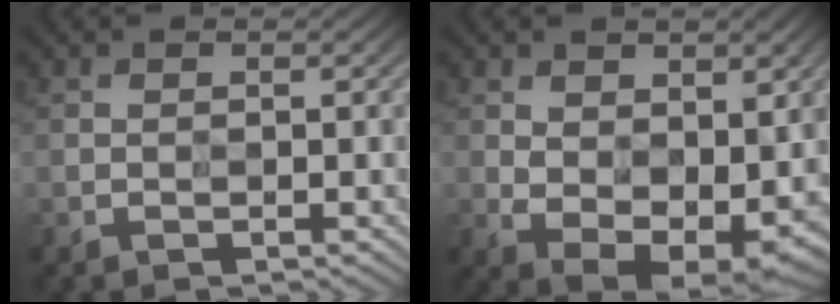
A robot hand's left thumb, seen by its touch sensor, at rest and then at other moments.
{"total": 8.5, "force": [1.2, 5.5, 6.3], "torque": [-0.122, -0.019, 0.033]}